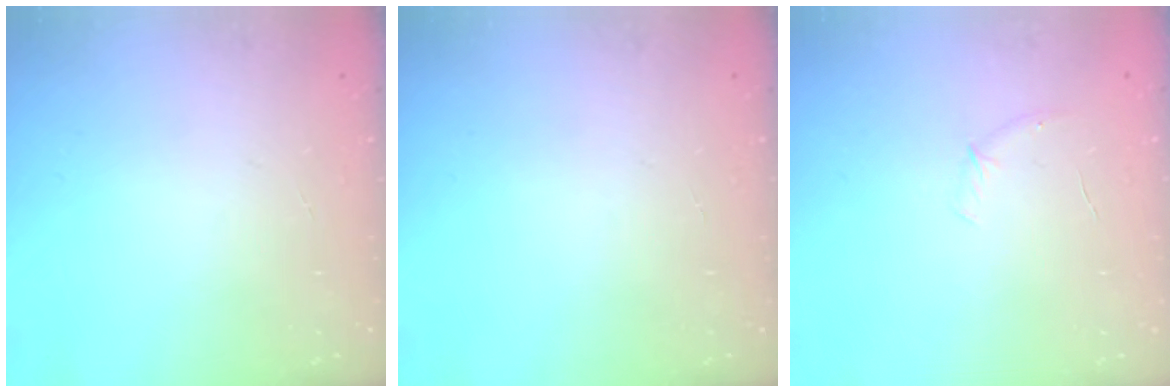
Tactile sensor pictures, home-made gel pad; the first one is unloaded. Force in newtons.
{"total": 0.0}
{"total": 3.7, "press": 3.5, "slide": 1.1}